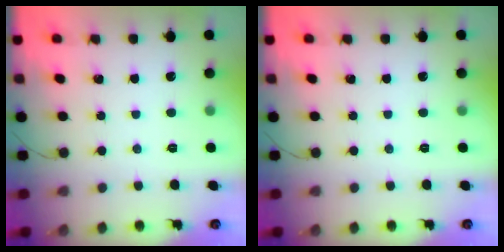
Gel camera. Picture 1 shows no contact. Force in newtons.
{"total": 0.0}